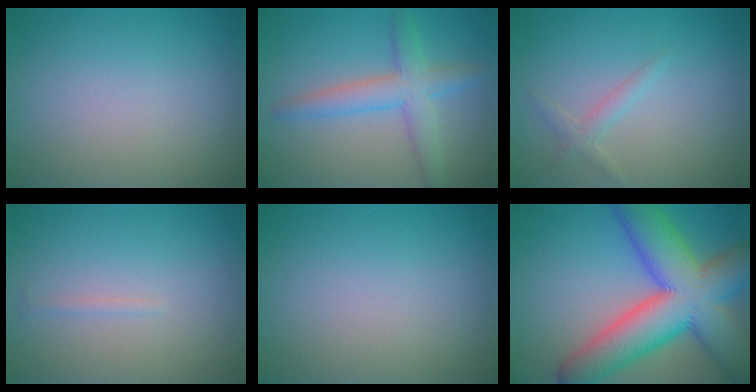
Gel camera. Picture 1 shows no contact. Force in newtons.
{"total": 4.1, "press": 4.1, "slide": 0.1}
{"total": 1.4, "press": 1.4, "slide": 0.1}
{"total": 0.5, "press": 0.5, "slide": 0.0}
{"total": 0.0}
{"total": 13.6, "press": 13.6, "slide": 0.3}